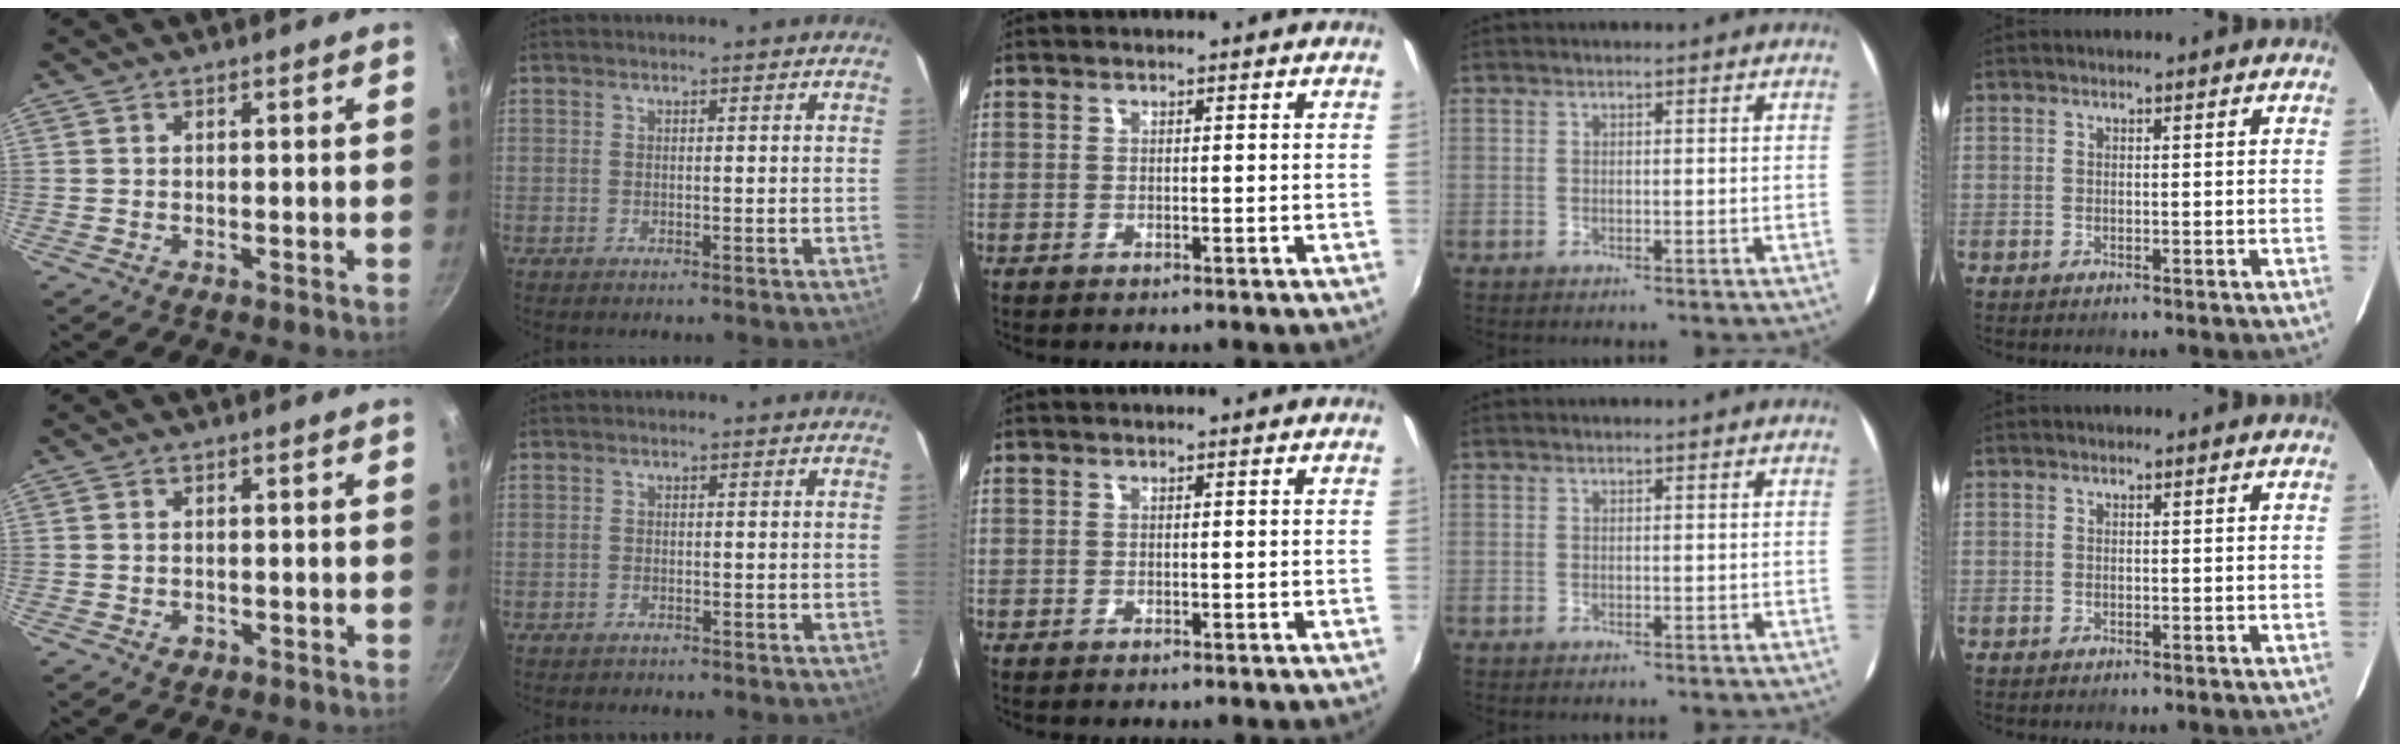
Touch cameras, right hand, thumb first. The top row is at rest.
{"thumb": {"total": 1.5, "force": [-0.6, 1.1, 0.8], "torque": [-0.013, 0.002, -0.007]}, "index": {"total": 1.0, "force": [-0.8, 0.6, 0.0], "torque": [-0.003, 0.004, -0.012]}}